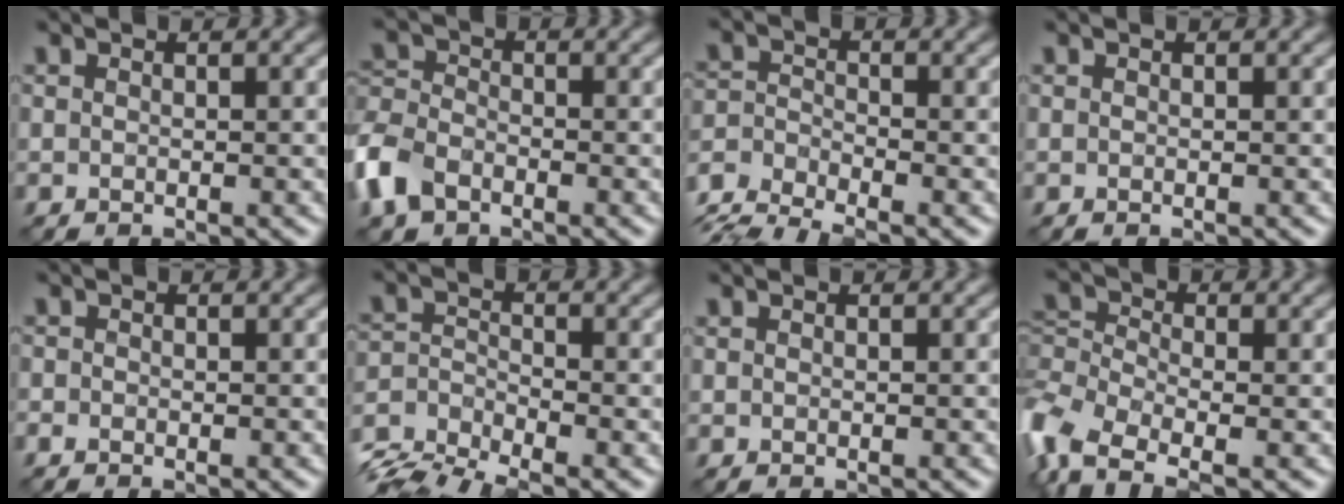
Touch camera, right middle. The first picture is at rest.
{"total": 5.3, "force": [-3.1, 3.3, 2.8], "torque": [-0.075, 0.004, -0.079]}
{"total": 5.7, "force": [-4.8, 1.7, 2.6], "torque": [-0.061, -0.014, -0.101]}
{"total": 0.0}
{"total": 0.7, "force": [-0.6, 0.3, 0.3], "torque": [-0.004, -0.002, -0.014]}
{"total": 5.2, "force": [-4.1, 1.8, 2.6], "torque": [-0.048, -0.008, -0.090]}
{"total": 0.0}
{"total": 6.6, "force": [-3.4, 3.5, 4.5], "torque": [-0.107, 0.001, -0.086]}